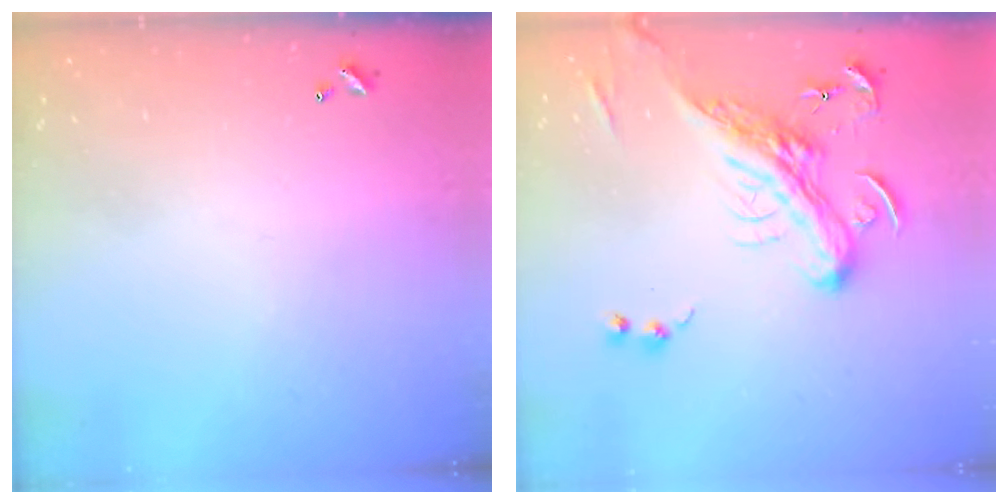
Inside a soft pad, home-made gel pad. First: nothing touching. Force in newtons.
{"total": 4.5, "press": 4.2, "slide": 1.6}